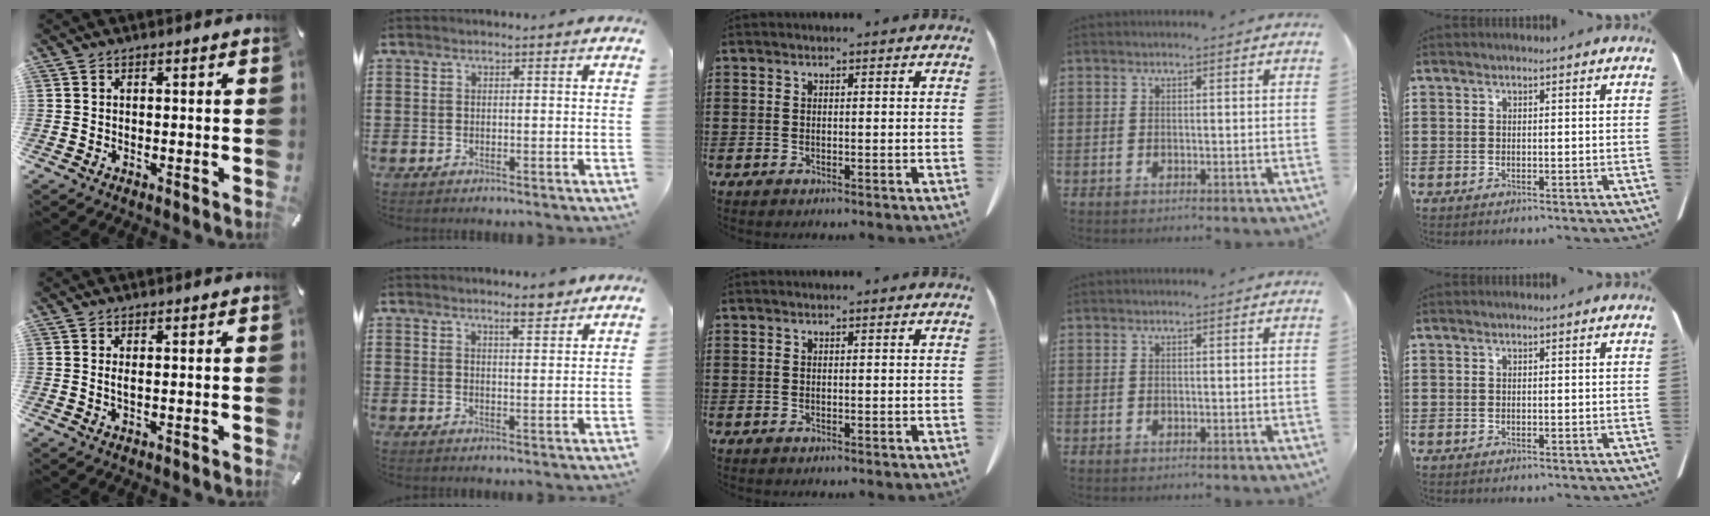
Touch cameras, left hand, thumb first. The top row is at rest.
{"thumb": {"total": 1.4, "force": [0.3, 0.2, 1.4], "torque": [-0.027, -0.001, 0.004]}, "index": {"total": 4.0, "force": [3.4, 0.8, 2.1], "torque": [-0.032, -0.010, 0.057]}}